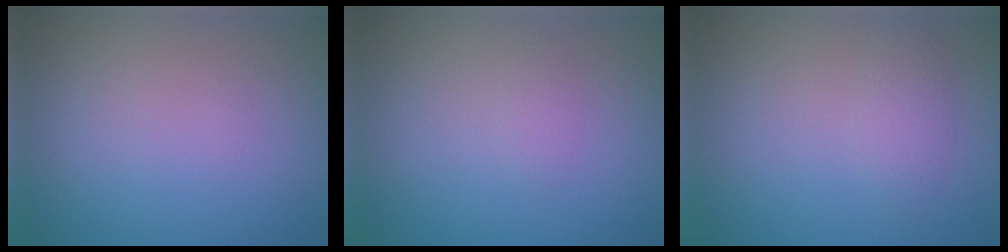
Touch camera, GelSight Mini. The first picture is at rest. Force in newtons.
{"total": 0.8, "press": 0.8, "slide": 0.0}
{"total": 1.6, "press": 1.6, "slide": 0.1}